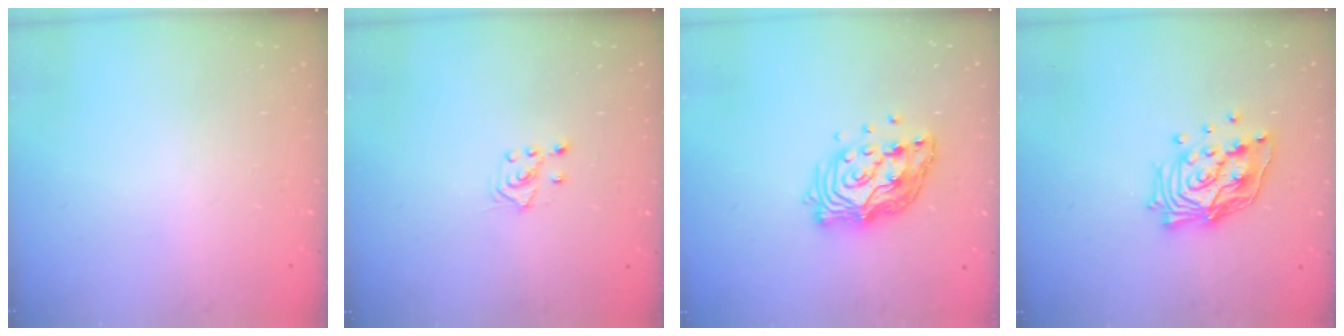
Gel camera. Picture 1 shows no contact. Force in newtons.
{"total": 3.0, "press": 2.9, "slide": 0.7}
{"total": 13.5, "press": 13.5, "slide": 1.2}
{"total": 16.0, "press": 15.8, "slide": 2.3}